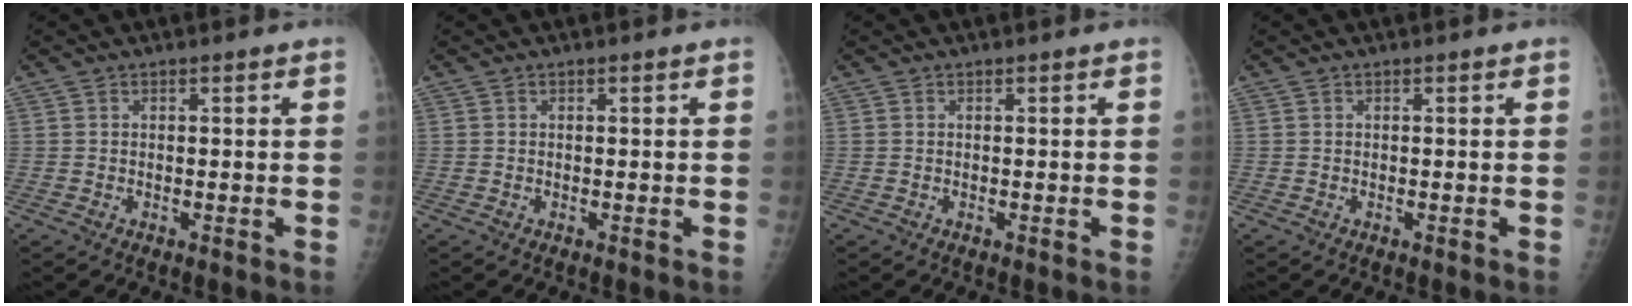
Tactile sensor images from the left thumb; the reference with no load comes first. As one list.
[{"total": 0.0}, {"total": 0.0}, {"total": 0.0}]